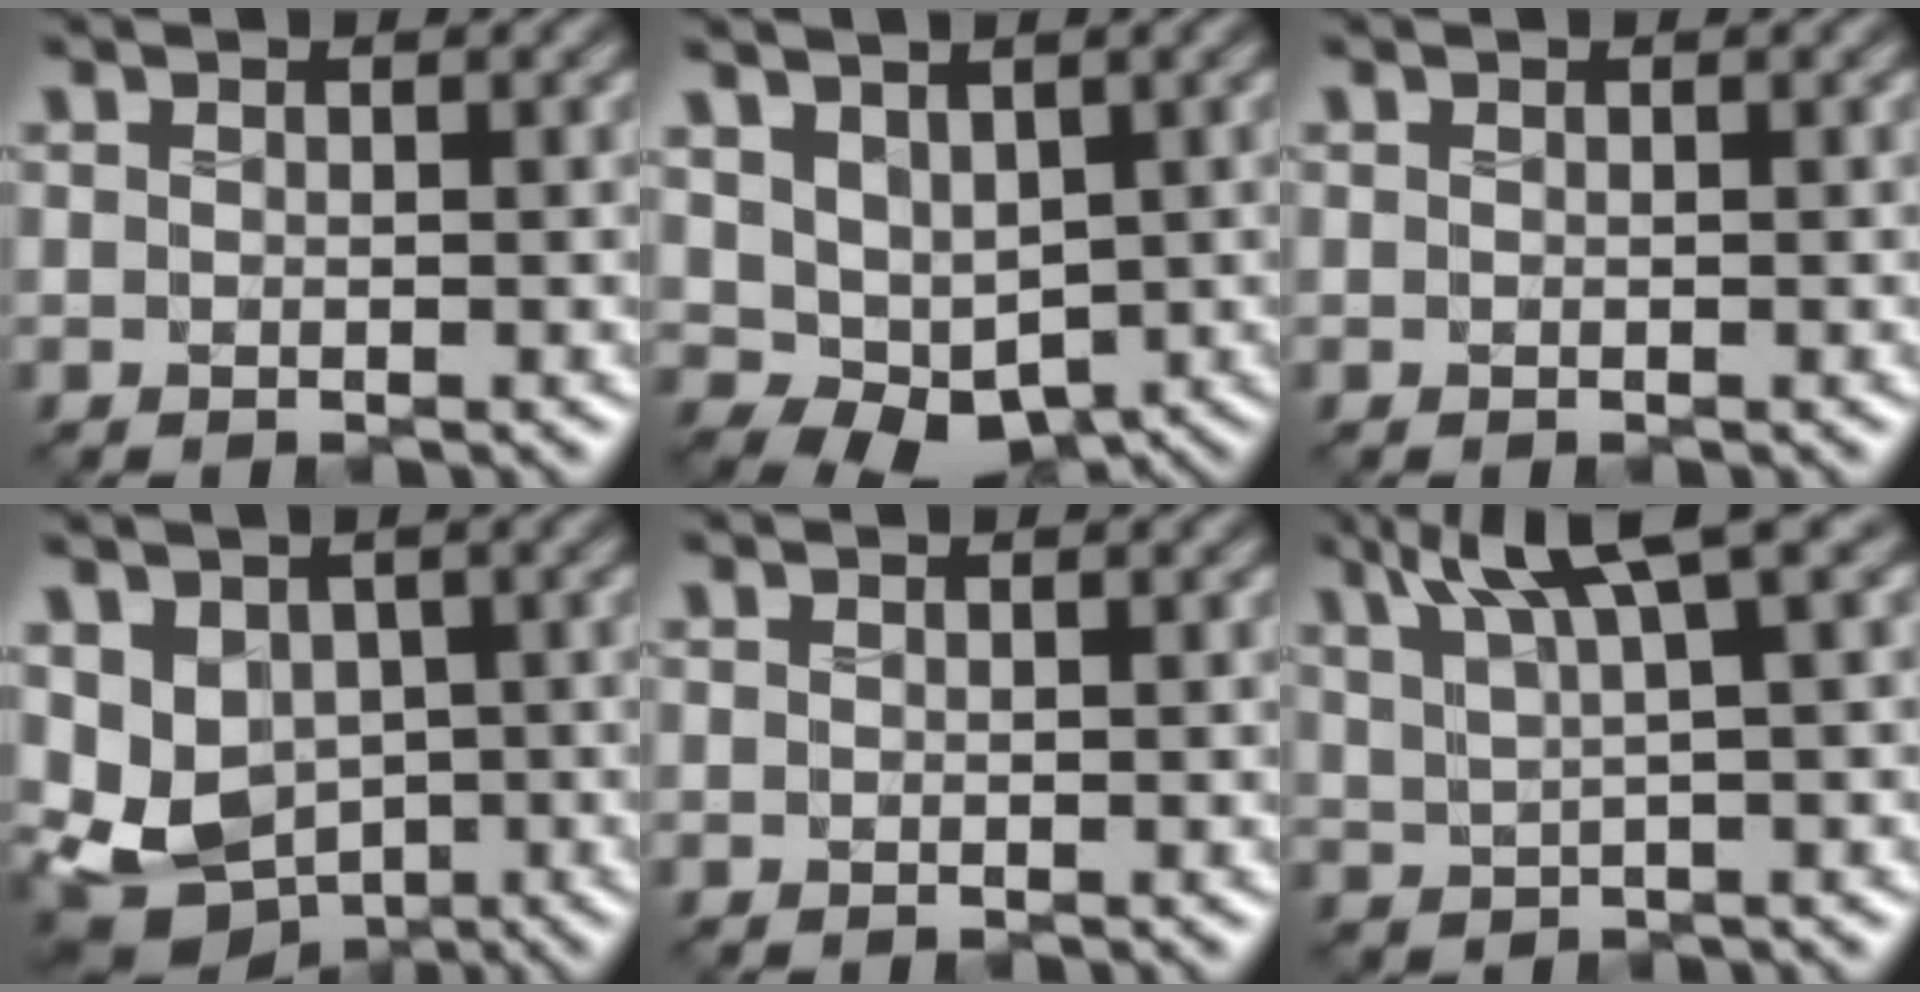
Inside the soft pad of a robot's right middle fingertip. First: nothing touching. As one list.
[{"total": 4.2, "force": [0.6, 3.3, 2.5], "torque": [-0.043, -0.005, 0.019]}, {"total": 0.0}, {"total": 7.0, "force": [-0.6, 5.8, 4.0], "torque": [-0.078, -0.010, 0.002]}, {"total": 0.0}, {"total": 6.7, "force": [4.4, 1.1, 4.9], "torque": [-0.082, 0.022, 0.076]}]